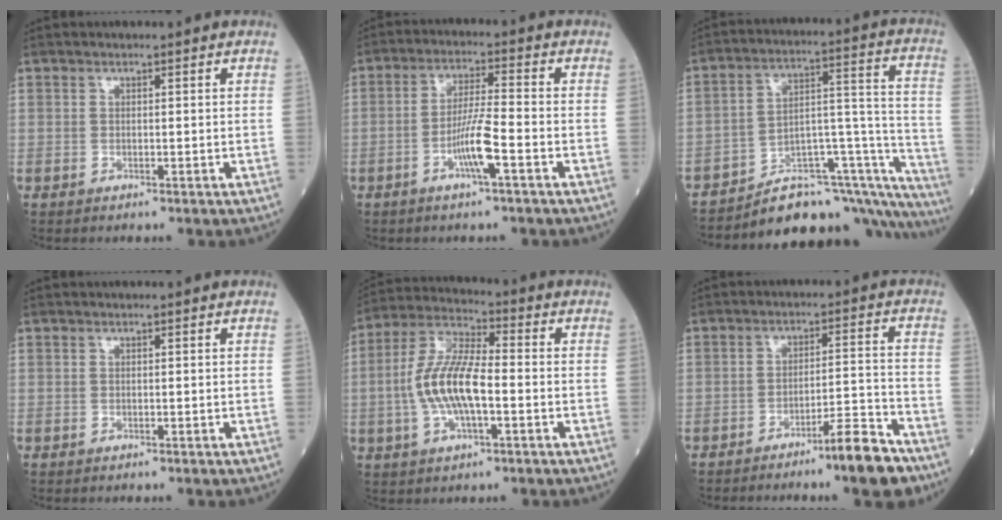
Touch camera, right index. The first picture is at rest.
{"total": 6.4, "force": [-2.7, -0.1, 5.9], "torque": [-0.117, 0.000, -0.051]}
{"total": 23.0, "force": [-20.9, 4.4, 8.6], "torque": [-0.038, 0.062, -0.289]}
{"total": 0.0}
{"total": 11.2, "force": [-1.7, 3.3, 10.5], "torque": [-0.223, 0.012, -0.033]}
{"total": 8.1, "force": [-5.9, 0.1, 5.5], "torque": [-0.074, -0.002, -0.097]}